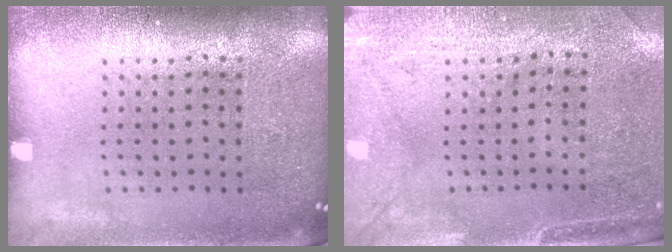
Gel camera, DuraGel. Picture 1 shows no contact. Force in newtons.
{"total": 3.0, "press": 2.4, "slide": 1.8}